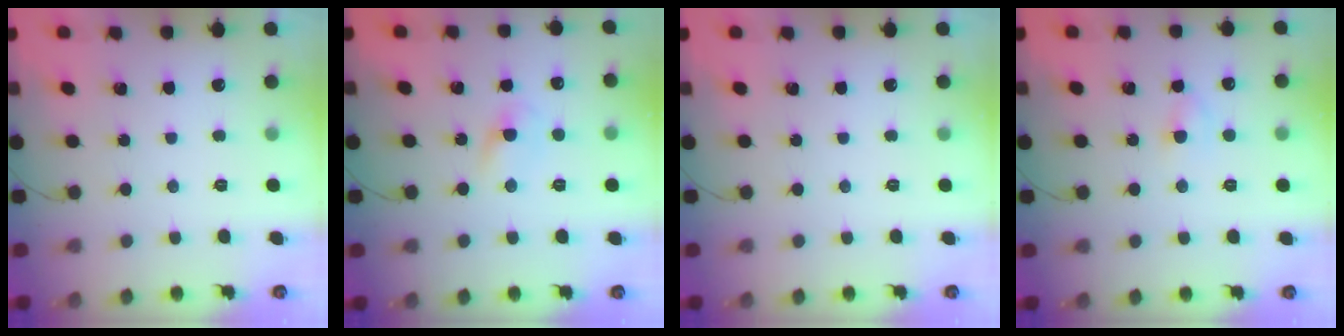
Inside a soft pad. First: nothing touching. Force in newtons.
{"total": 2.4, "press": 2.2, "slide": 1.0}
{"total": 0.0}
{"total": 2.7, "press": 2.4, "slide": 1.2}